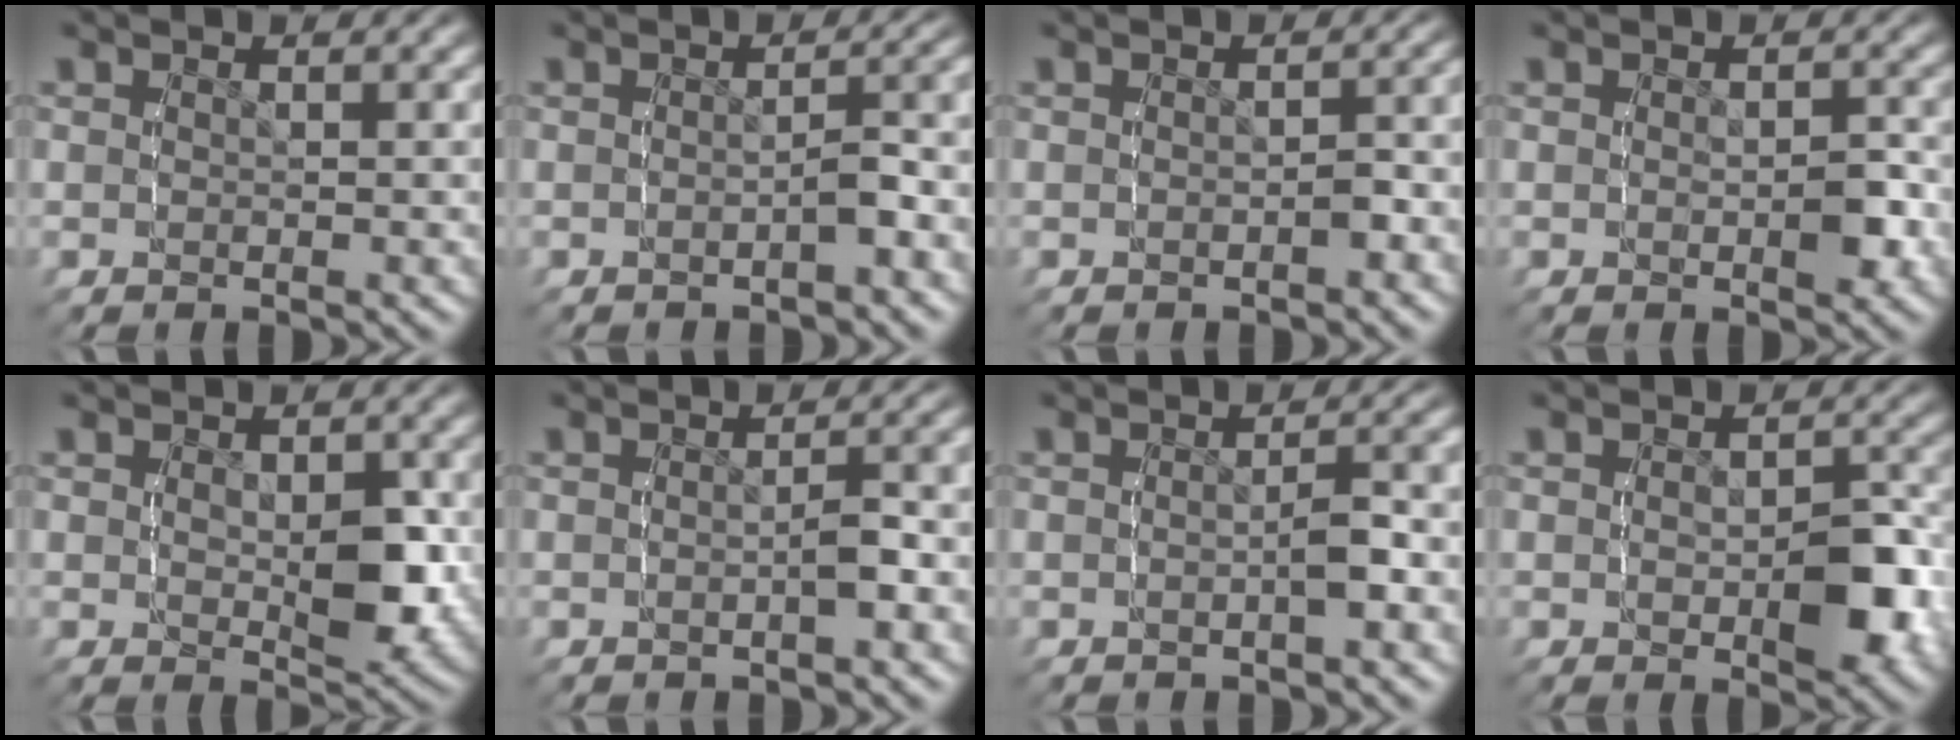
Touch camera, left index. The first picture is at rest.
{"total": 2.7, "force": [-1.4, 0.9, 2.1], "torque": [-0.029, 0.003, -0.020]}
{"total": 1.5, "force": [-0.9, 1.0, 0.7], "torque": [-0.011, 0.004, -0.018]}
{"total": 1.6, "force": [-0.2, 1.1, 1.0], "torque": [-0.018, 0.003, -0.009]}
{"total": 2.9, "force": [0.4, 1.4, 2.5], "torque": [-0.042, -0.014, 0.010]}
{"total": 2.3, "force": [-0.8, 0.7, 2.0], "torque": [-0.027, 0.004, -0.014]}
{"total": 2.6, "force": [-0.9, 0.7, 2.4], "torque": [-0.031, 0.004, -0.014]}
{"total": 3.3, "force": [-0.6, 1.9, 2.7], "torque": [-0.035, 0.002, -0.015]}